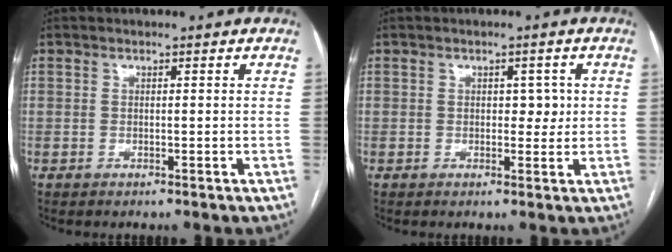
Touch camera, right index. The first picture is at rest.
{"total": 2.6, "force": [0.4, 1.6, 2.1], "torque": [-0.021, 0.003, 0.005]}